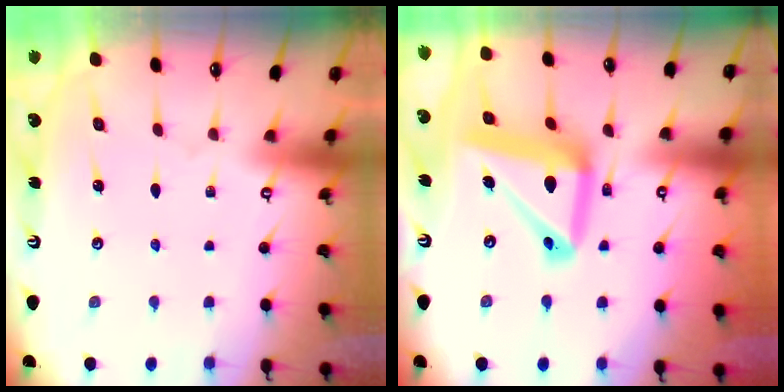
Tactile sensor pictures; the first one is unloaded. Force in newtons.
{"total": 16.1, "press": 16.0, "slide": 1.8}